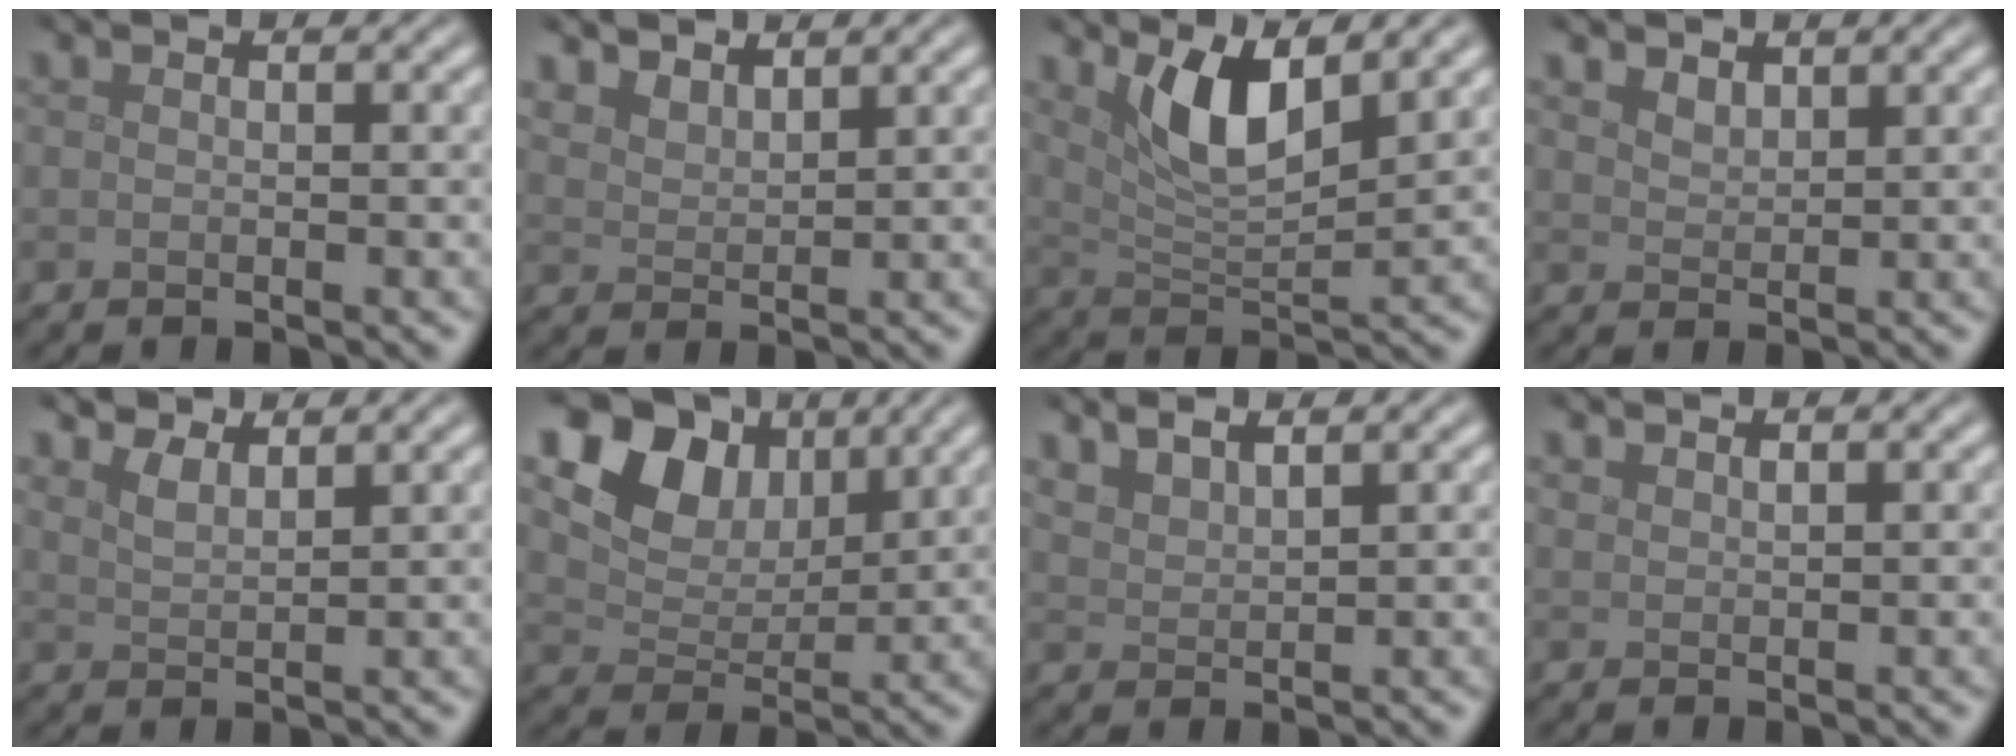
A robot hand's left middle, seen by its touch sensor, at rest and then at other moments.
{"total": 3.3, "force": [2.8, 1.4, 1.2], "torque": [-0.036, -0.005, 0.055]}
{"total": 5.6, "force": [2.8, 1.8, 4.5], "torque": [-0.089, -0.007, 0.054]}
{"total": 1.6, "force": [1.3, 0.8, 0.5], "torque": [-0.014, -0.002, 0.030]}
{"total": 2.2, "force": [2.0, 0.6, 0.9], "torque": [-0.021, -0.002, 0.036]}
{"total": 9.4, "force": [4.9, 6.3, 4.9], "torque": [-0.106, 0.011, 0.071]}
{"total": 2.5, "force": [2.0, 0.6, 1.3], "torque": [-0.018, 0.005, 0.033]}
{"total": 0.7, "force": [0.6, 0.2, 0.2], "torque": [-0.011, -0.002, 0.014]}